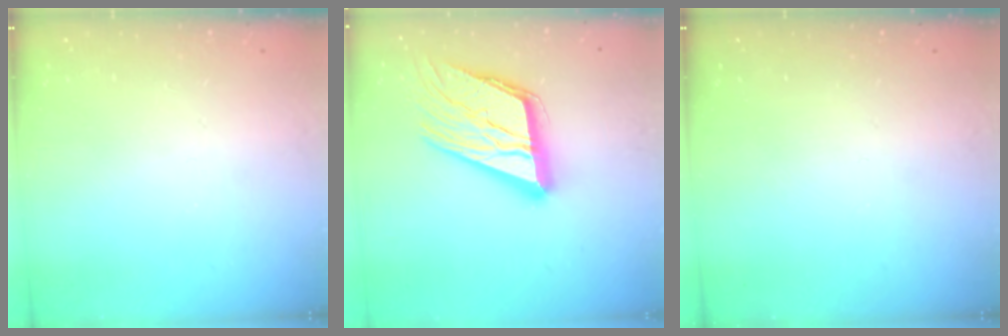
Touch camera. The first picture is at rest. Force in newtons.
{"total": 19.6, "press": 19.5, "slide": 1.9}
{"total": 0.0}